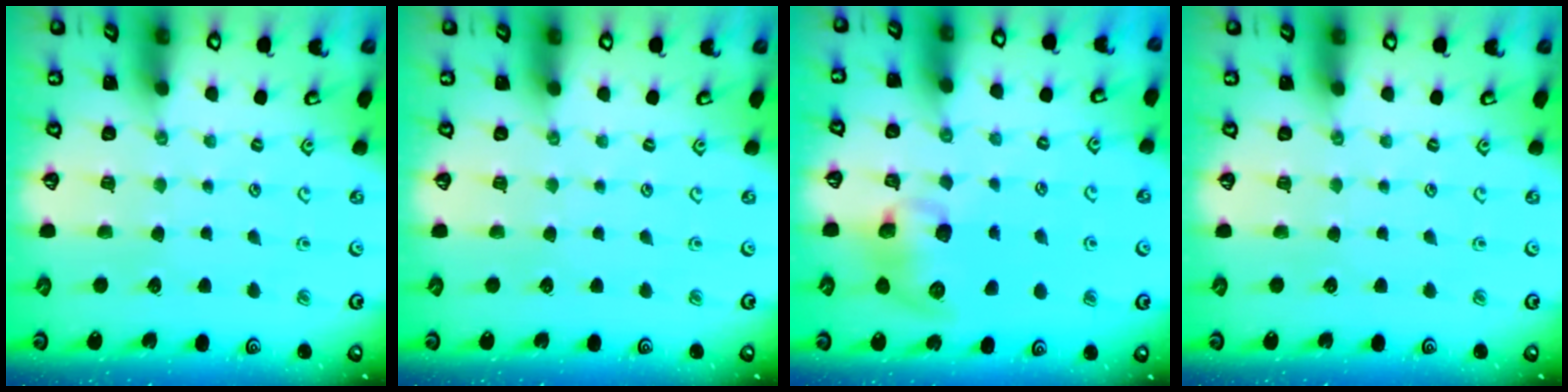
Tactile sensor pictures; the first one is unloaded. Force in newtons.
{"total": 0.0}
{"total": 9.9, "press": 9.8, "slide": 1.3}
{"total": 0.0}